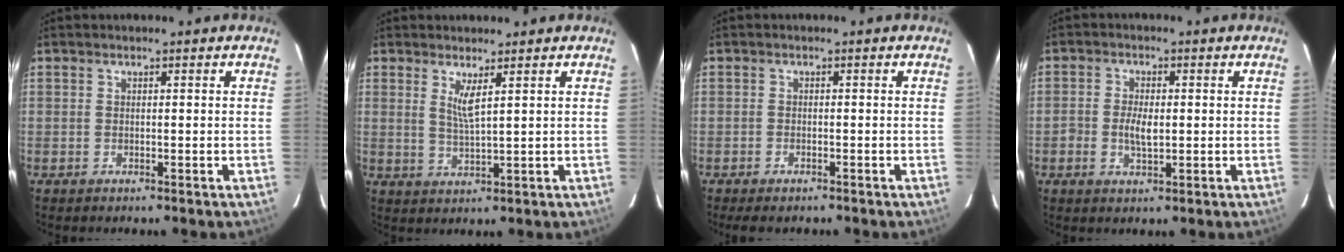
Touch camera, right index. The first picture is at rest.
{"total": 3.3, "force": [1.7, -0.1, 2.8], "torque": [-0.055, -0.011, 0.029]}
{"total": 3.0, "force": [-2.4, 1.1, 1.3], "torque": [-0.036, -0.009, -0.040]}
{"total": 4.1, "force": [-0.5, 2.2, 3.4], "torque": [-0.071, 0.001, -0.011]}